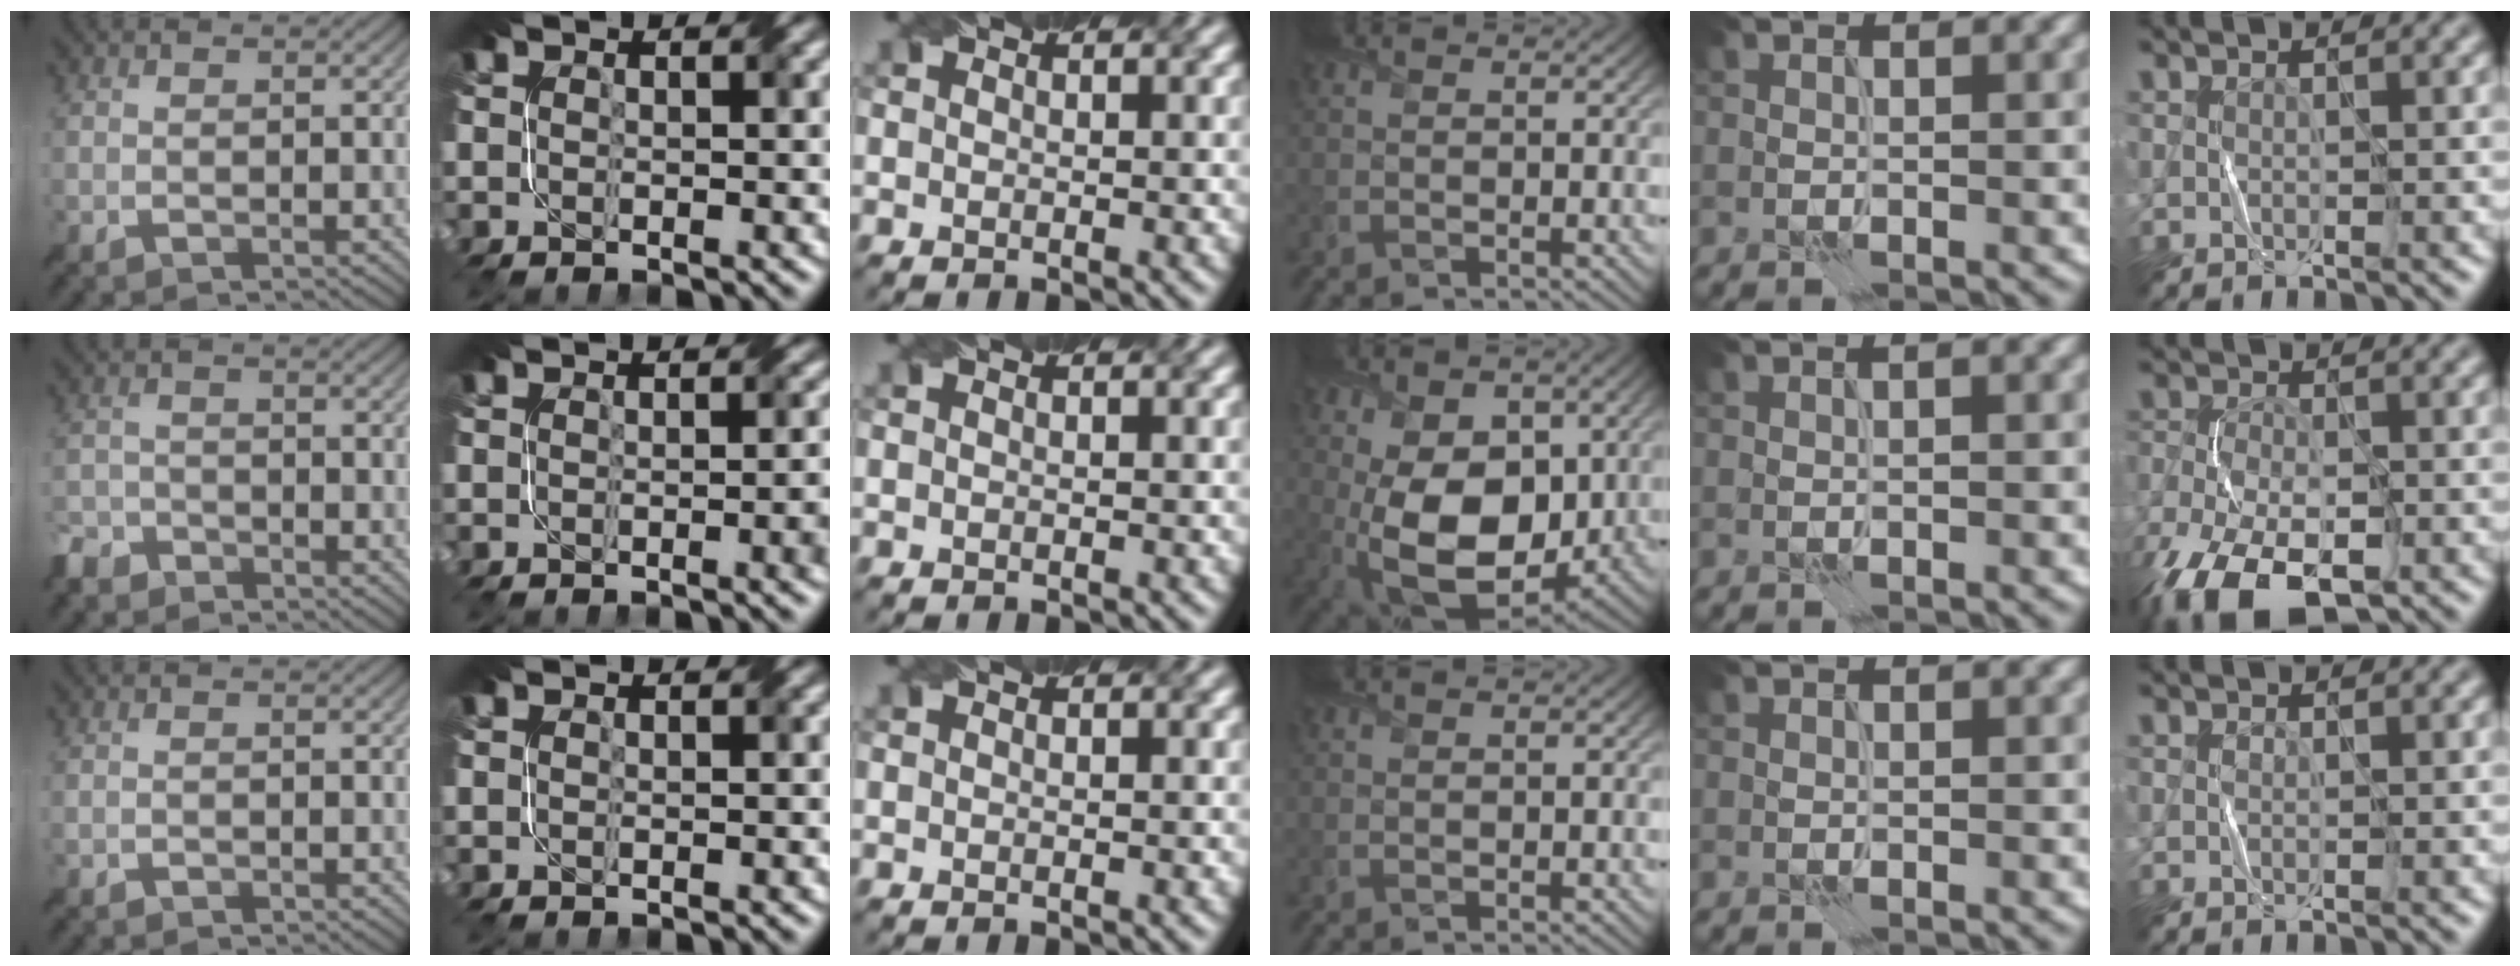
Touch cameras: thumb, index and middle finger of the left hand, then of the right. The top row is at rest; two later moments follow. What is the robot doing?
{"motion": "fold", "object": "bubble wrap"}